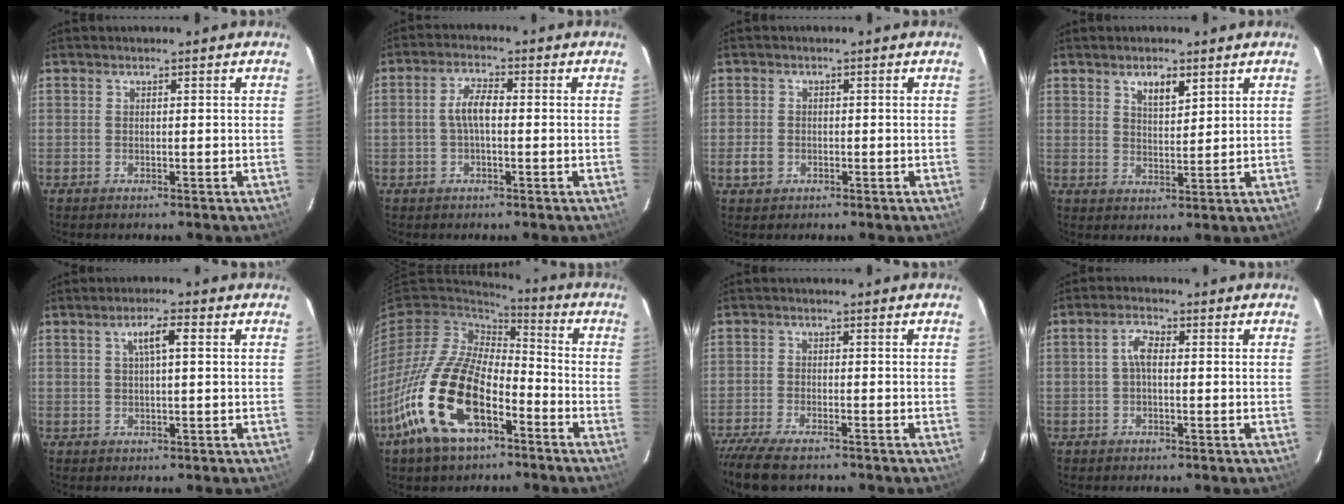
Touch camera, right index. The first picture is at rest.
{"total": 4.2, "force": [-0.4, 1.6, 3.8], "torque": [-0.077, 0.014, -0.006]}
{"total": 2.9, "force": [-0.9, 2.7, 0.9], "torque": [-0.023, 0.003, -0.014]}
{"total": 4.3, "force": [2.7, 1.7, 2.9], "torque": [-0.047, 0.002, 0.046]}
{"total": 4.0, "force": [1.3, 0.7, 3.8], "torque": [-0.071, 0.008, 0.024]}
{"total": 19.1, "force": [-9.2, 9.4, 13.9], "torque": [-0.293, -0.014, -0.175]}
{"total": 9.3, "force": [-7.7, 2.3, 4.5], "torque": [-0.119, -0.037, -0.143]}
{"total": 3.2, "force": [0.0, 1.4, 2.8], "torque": [-0.058, 0.011, 0.000]}